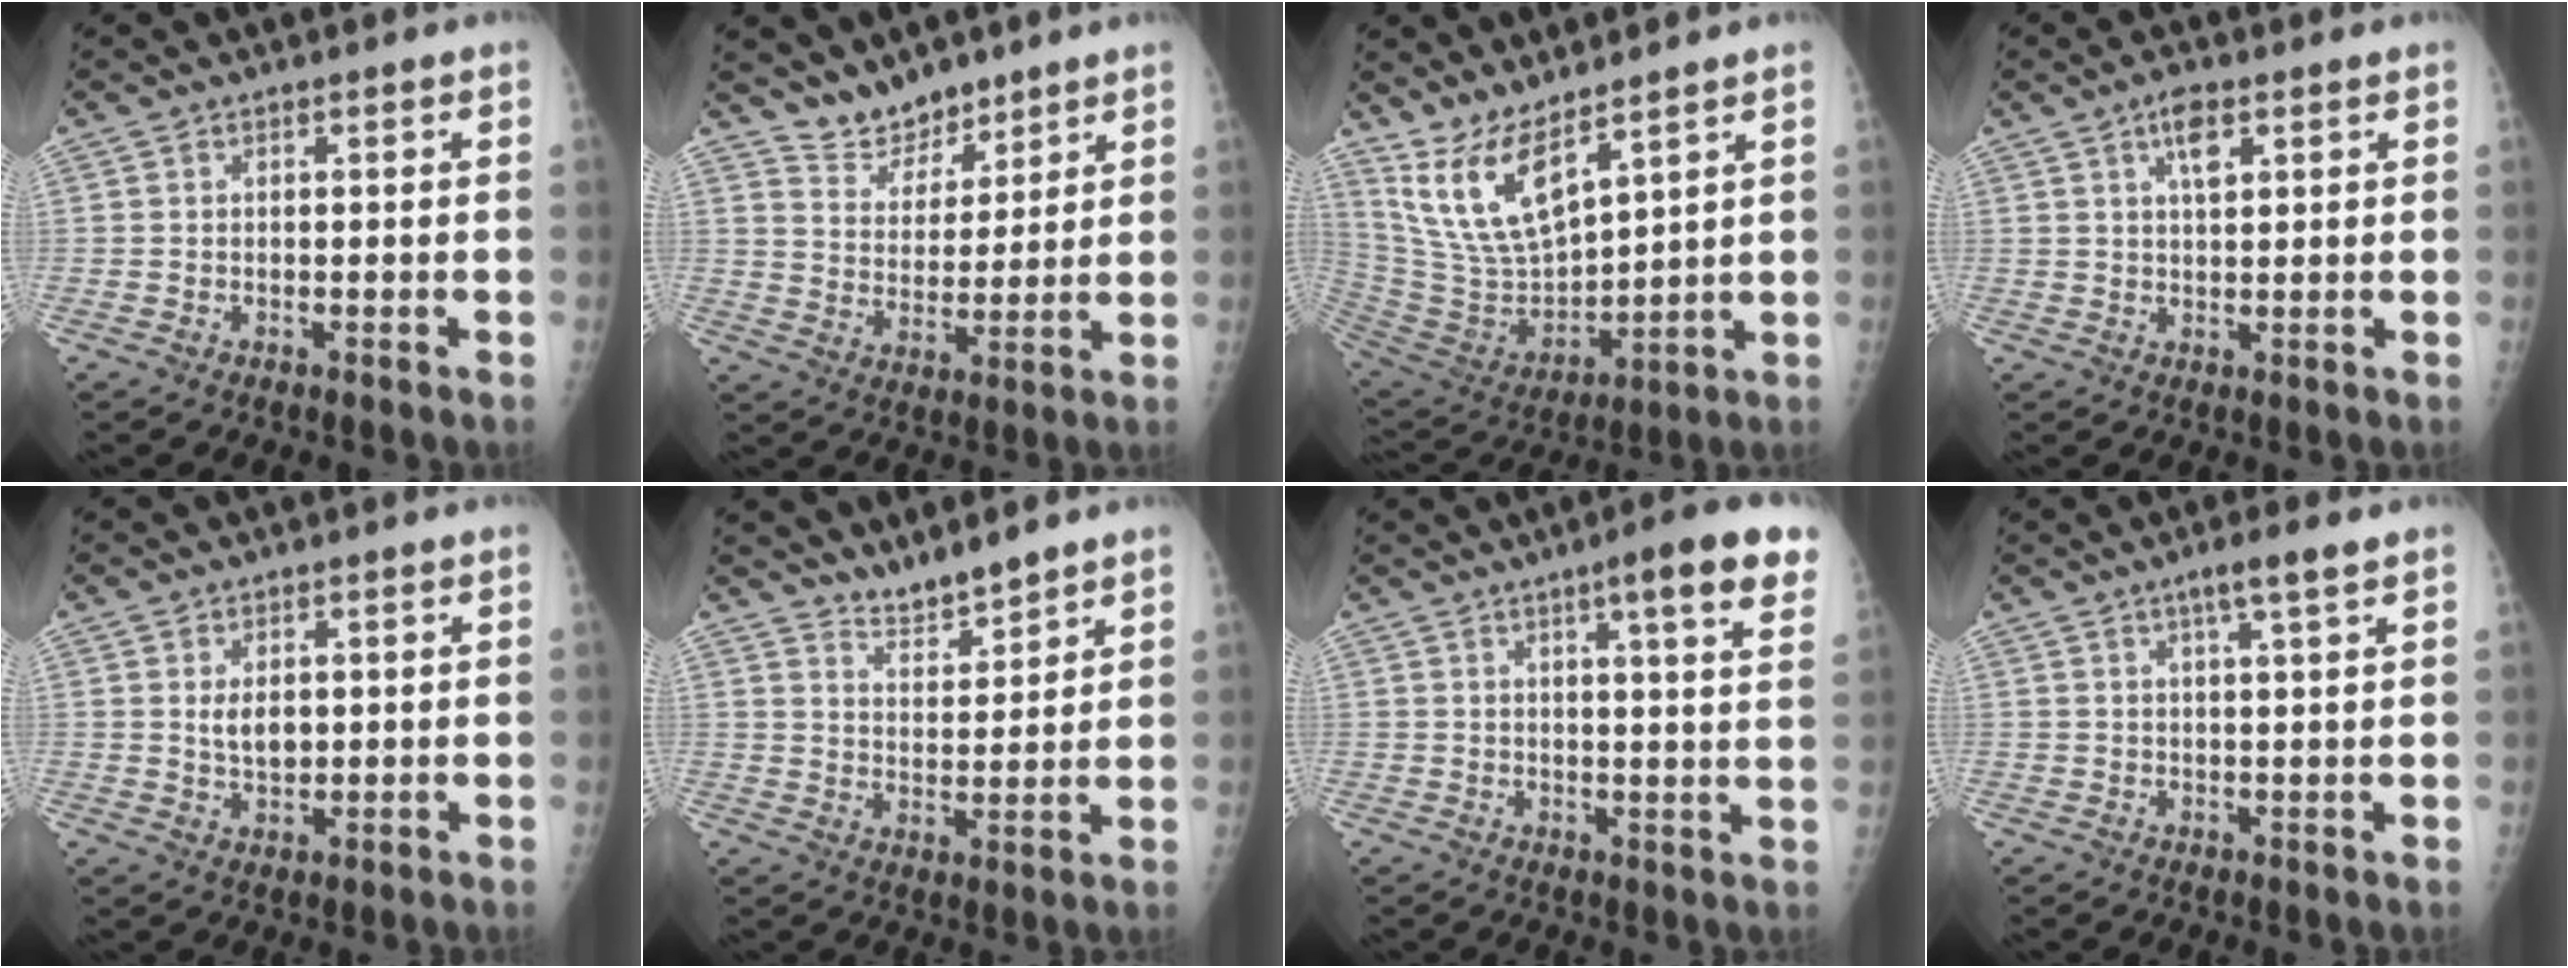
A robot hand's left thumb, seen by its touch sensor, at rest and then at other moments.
{"total": 7.4, "force": [6.5, 3.3, 1.3], "torque": [0.006, -0.054, 0.127]}
{"total": 13.0, "force": [9.5, 4.1, 7.9], "torque": [-0.141, -0.061, 0.213]}
{"total": 4.4, "force": [2.2, 1.8, 3.3], "torque": [-0.052, -0.006, 0.037]}
{"total": 3.8, "force": [0.8, 2.5, 2.8], "torque": [-0.037, -0.009, 0.019]}
{"total": 5.4, "force": [5.1, 0.9, 1.5], "torque": [-0.020, -0.039, 0.099]}
{"total": 11.2, "force": [6.4, 1.3, 9.1], "torque": [-0.110, -0.022, 0.071]}
{"total": 4.0, "force": [2.4, 0.0, 3.3], "torque": [-0.058, -0.005, 0.042]}